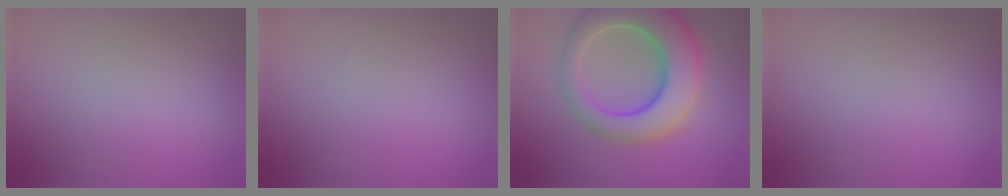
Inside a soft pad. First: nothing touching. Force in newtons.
{"total": 0.0}
{"total": 9.8, "press": 9.8, "slide": 0.6}
{"total": 0.0}